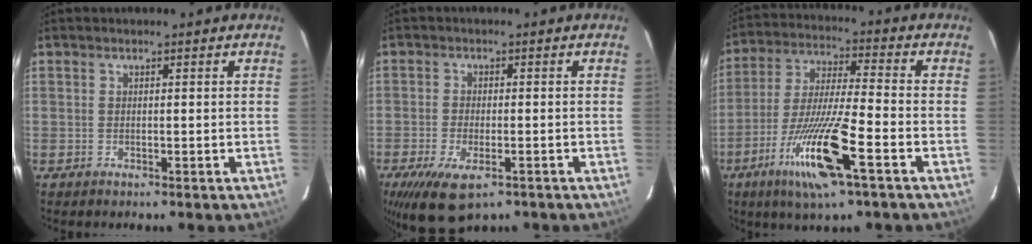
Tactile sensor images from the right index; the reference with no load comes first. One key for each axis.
{"total": 8.9, "fx": -5.4, "fy": 3.4, "fz": 6.2, "tx": -0.115, "ty": -0.019, "tz": -0.088}
{"total": 14.9, "fx": -6.9, "fy": 0.5, "fz": 13.2, "tx": -0.266, "ty": -0.026, "tz": -0.125}